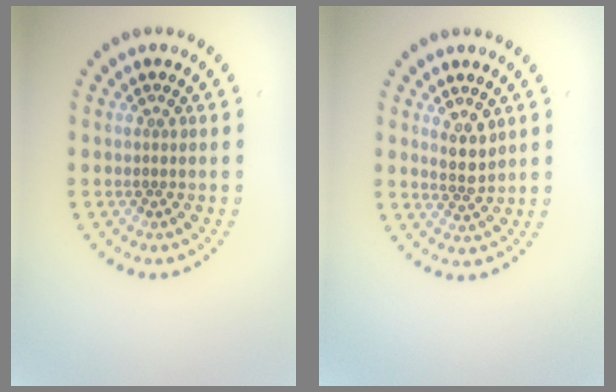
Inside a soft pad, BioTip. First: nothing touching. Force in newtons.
{"total": 2.3, "press": 2.0, "slide": 1.1}